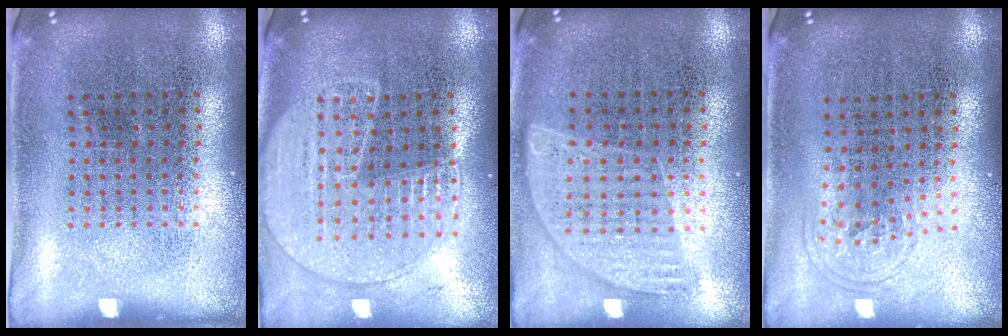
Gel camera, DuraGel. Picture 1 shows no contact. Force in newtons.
{"total": 1.7, "press": 1.6, "slide": 0.6}
{"total": 0.8, "press": 0.8, "slide": 0.3}
{"total": 0.9, "press": 0.6, "slide": 0.7}